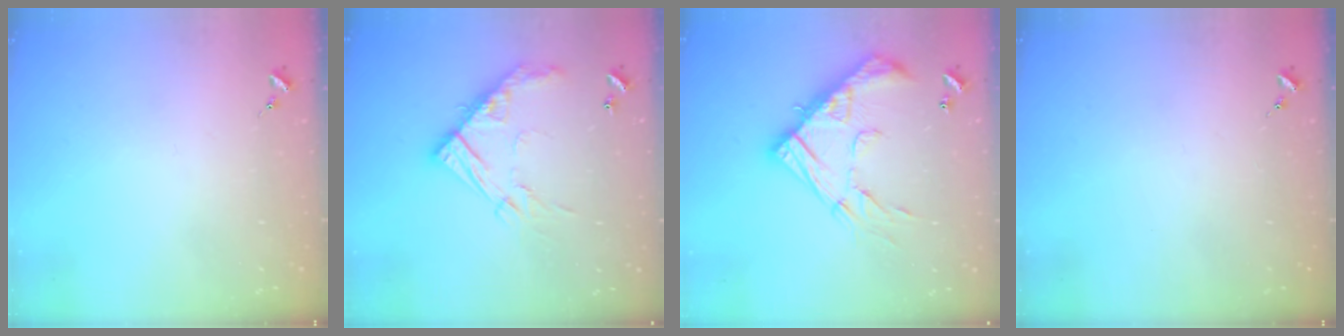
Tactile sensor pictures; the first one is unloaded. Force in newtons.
{"total": 16.5, "press": 16.5, "slide": 1.5}
{"total": 20.3, "press": 20.3, "slide": 1.7}
{"total": 0.0}